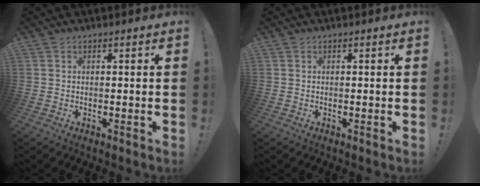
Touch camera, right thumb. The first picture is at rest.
{"total": 0.0}